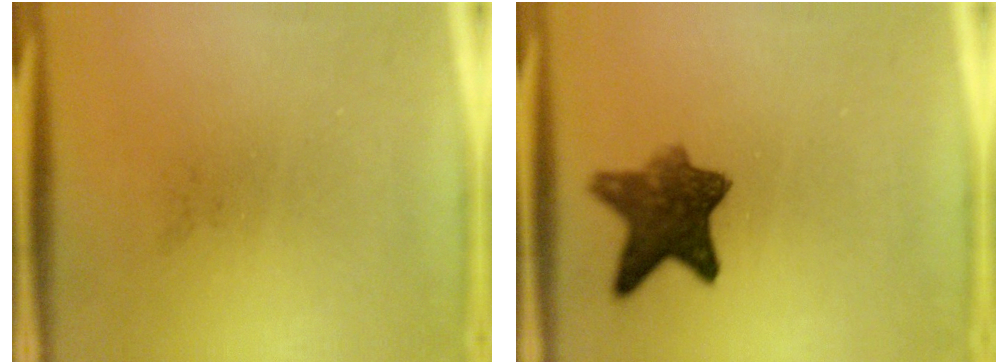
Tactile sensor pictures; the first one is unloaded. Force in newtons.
{"total": 8.4}